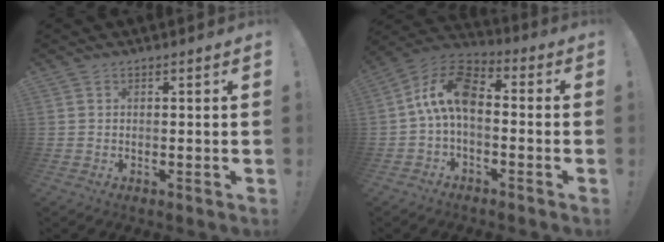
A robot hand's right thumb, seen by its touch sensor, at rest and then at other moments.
{"total": 12.3, "force": [0.4, 7.0, 10.1], "torque": [-0.187, 0.017, 0.010]}